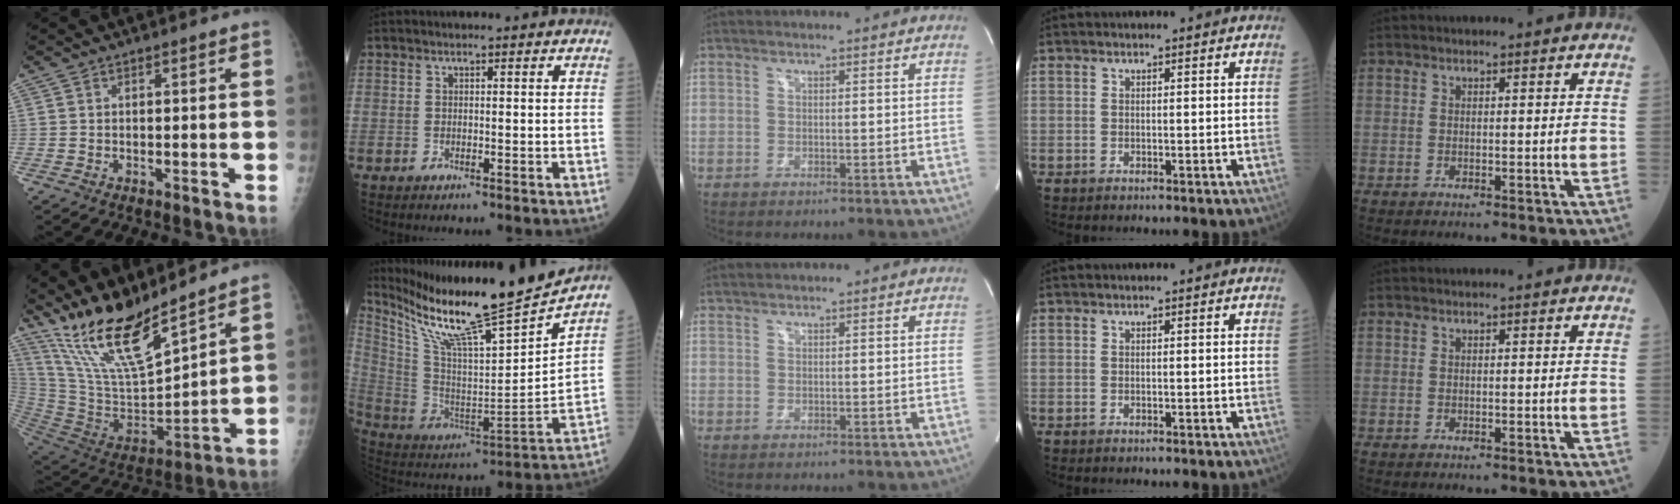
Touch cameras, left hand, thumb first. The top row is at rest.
{"thumb": {"total": 19.1, "force": [15.2, 3.7, 10.9], "torque": [-0.180, -0.082, 0.303]}, "index": {"total": 22.0, "force": [18.8, -1.2, 11.3], "torque": [-0.209, -0.046, 0.317]}, "middle": {"total": 1.5, "force": [1.4, -0.1, 0.3], "torque": [-0.009, 0.013, 0.033]}}